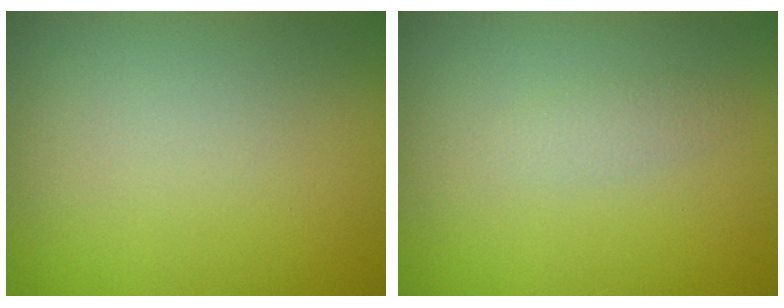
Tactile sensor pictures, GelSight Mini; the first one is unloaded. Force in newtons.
{"total": 0.9, "press": 0.9, "slide": 0.0}